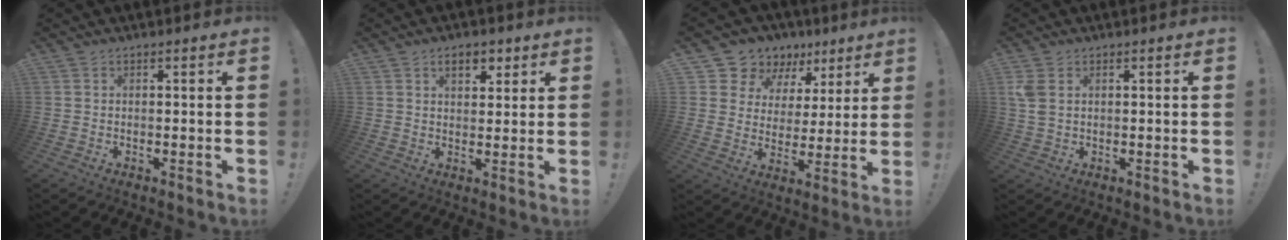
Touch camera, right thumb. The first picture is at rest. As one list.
[{"total": 5.8, "force": [3.0, 3.5, 3.6], "torque": [-0.048, -0.002, 0.050]}, {"total": 10.0, "force": [6.5, 7.4, 2.1], "torque": [-0.041, -0.051, 0.127]}, {"total": 4.0, "force": [1.4, 2.4, 2.9], "torque": [-0.066, -0.001, 0.027]}]